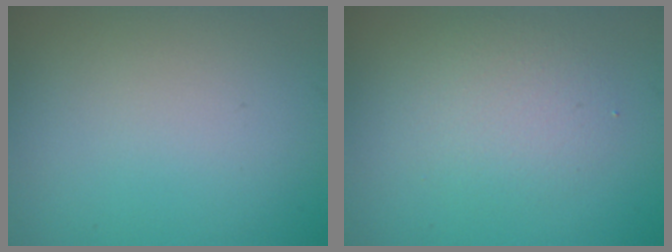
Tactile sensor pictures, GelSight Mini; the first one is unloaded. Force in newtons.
{"total": 2.7, "press": 2.7, "slide": 0.2}